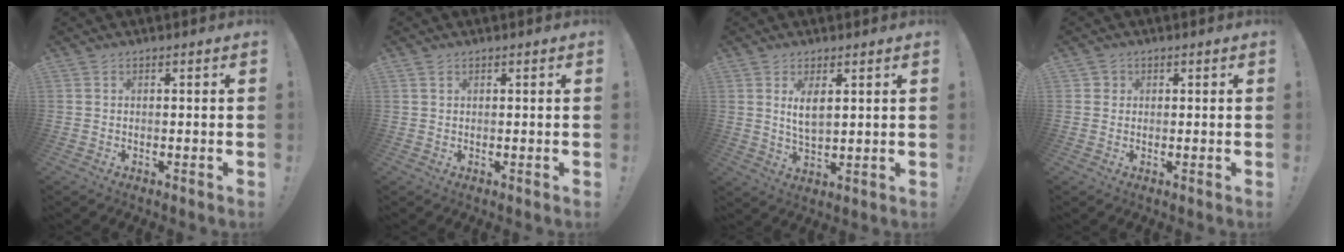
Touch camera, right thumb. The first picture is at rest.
{"total": 1.0, "force": [0.7, 0.6, 0.4], "torque": [-0.002, -0.002, 0.013]}
{"total": 5.6, "force": [2.1, 2.4, 4.6], "torque": [-0.086, -0.009, 0.033]}
{"total": 1.7, "force": [0.6, 1.6, 0.3], "torque": [0.001, -0.001, 0.010]}